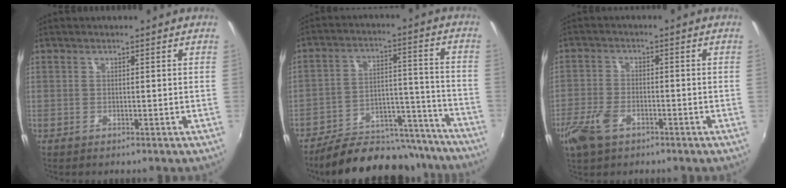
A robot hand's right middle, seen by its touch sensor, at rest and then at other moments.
{"total": 21.3, "force": [-18.7, 7.7, 6.7], "torque": [-0.115, 0.044, -0.240]}
{"total": 7.3, "force": [-4.3, 4.0, 4.3], "torque": [-0.110, -0.009, -0.082]}